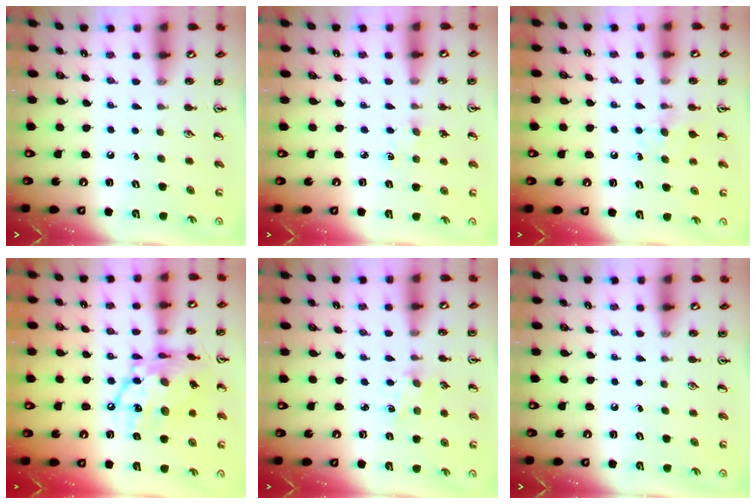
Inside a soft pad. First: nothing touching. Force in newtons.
{"total": 3.3, "press": 3.3, "slide": 0.5}
{"total": 5.0, "press": 5.0, "slide": 0.7}
{"total": 17.7, "press": 17.7, "slide": 1.4}
{"total": 1.6, "press": 1.6, "slide": 0.4}
{"total": 0.0}